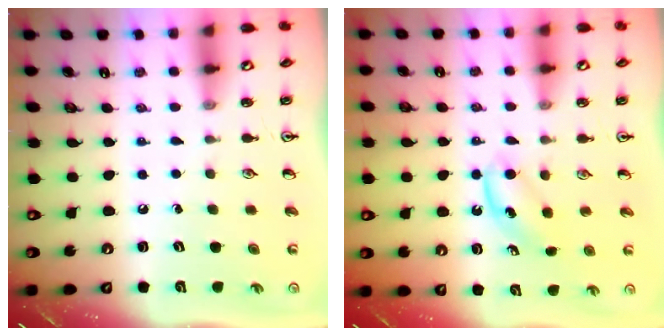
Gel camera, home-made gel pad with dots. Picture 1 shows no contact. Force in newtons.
{"total": 4.8, "press": 4.6, "slide": 1.6}